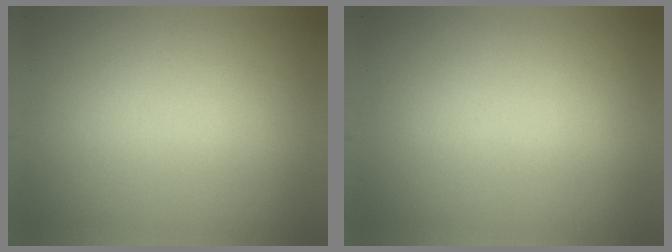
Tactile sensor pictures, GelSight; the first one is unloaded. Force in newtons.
{"total": 0.0}